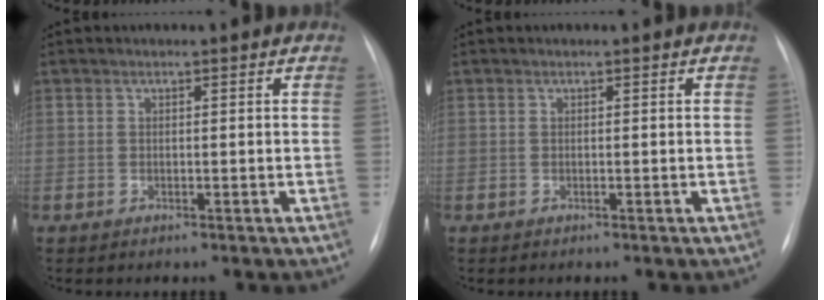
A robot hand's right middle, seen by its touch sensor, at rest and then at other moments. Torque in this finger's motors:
{"motor_torque": [0.00, 0.00, 0.00, 0.00]}